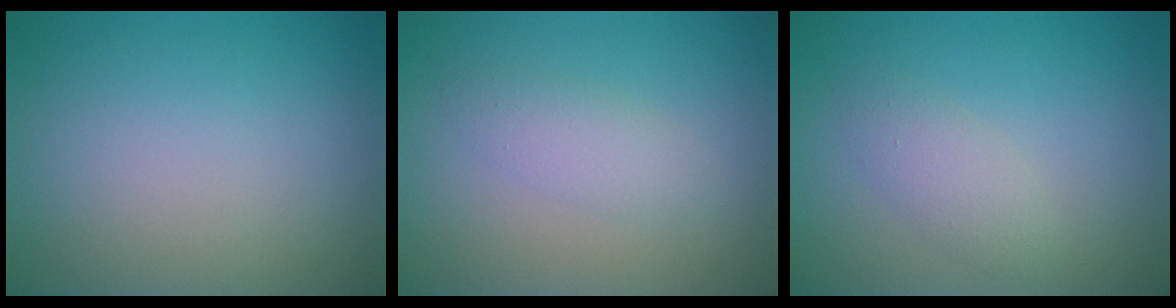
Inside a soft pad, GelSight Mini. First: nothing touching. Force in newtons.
{"total": 2.1, "press": 2.1, "slide": 0.1}
{"total": 2.0, "press": 2.0, "slide": 0.1}